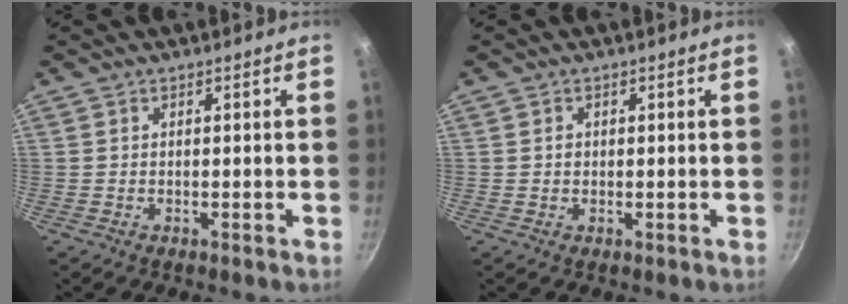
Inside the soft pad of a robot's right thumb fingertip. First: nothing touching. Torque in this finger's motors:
{"motor_torque": [0.21, 0.06, 0.38, -0.15, 0.03]}